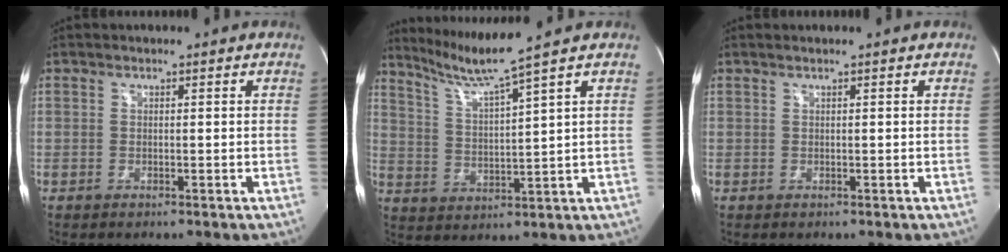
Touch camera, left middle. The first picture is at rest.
{"total": 8.1, "force": [6.5, -3.0, 3.7], "torque": [-0.077, -0.017, 0.128]}
{"total": 0.6, "force": [0.5, -0.2, 0.4], "torque": [-0.015, 0.009, 0.016]}